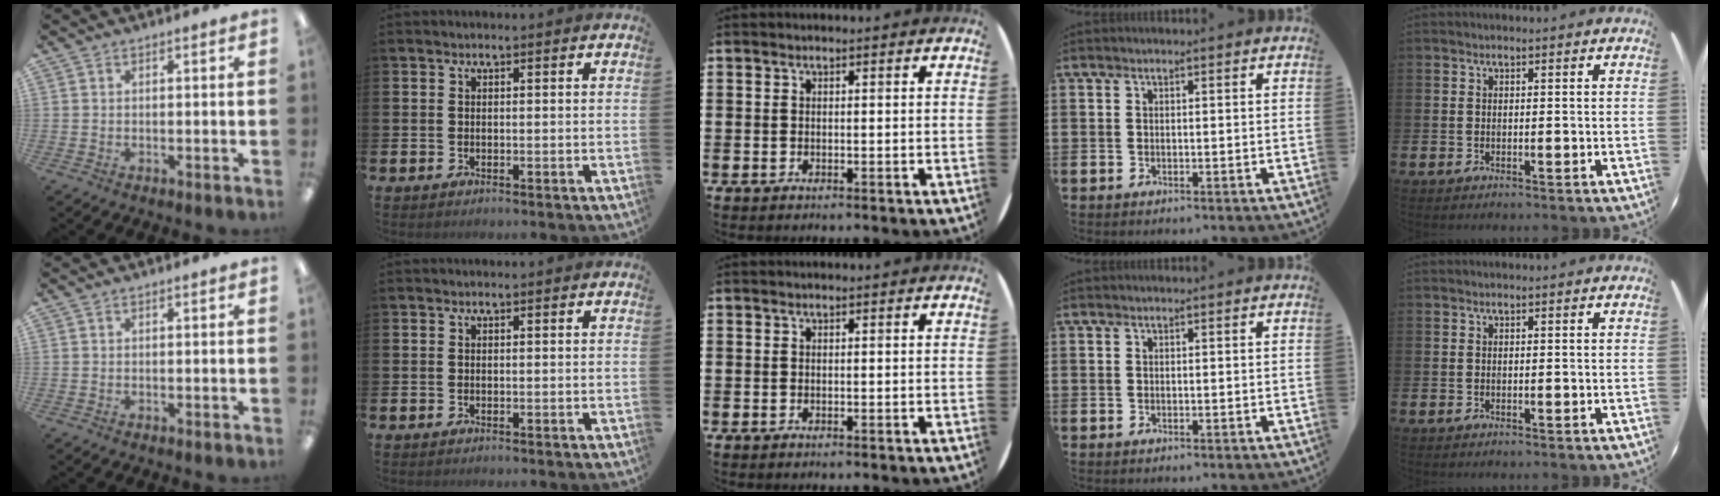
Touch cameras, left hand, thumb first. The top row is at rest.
{}